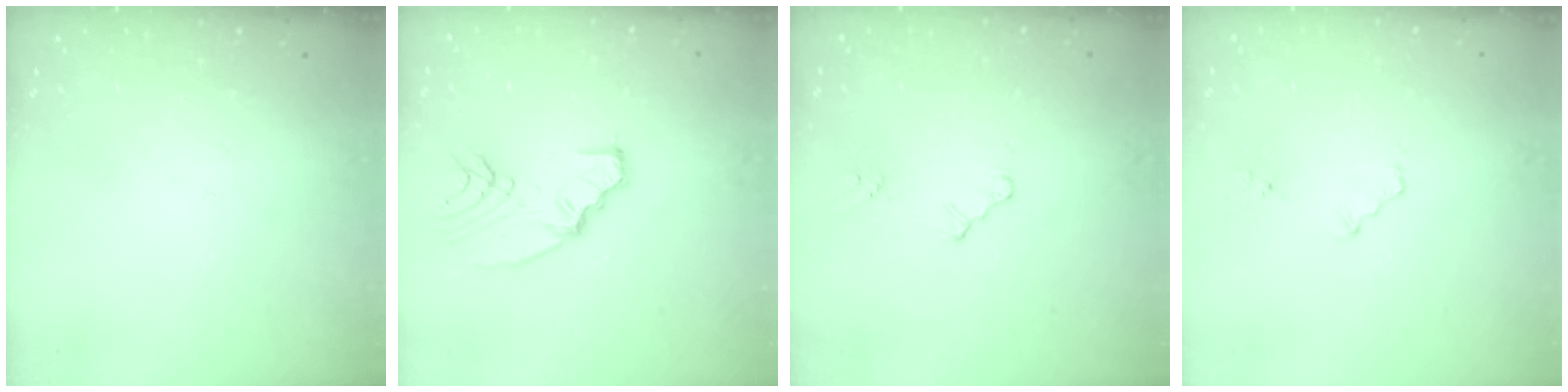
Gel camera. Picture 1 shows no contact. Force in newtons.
{"total": 10.8, "press": 10.1, "slide": 3.8}
{"total": 2.6, "press": 2.6, "slide": 0.4}
{"total": 2.9, "press": 2.9, "slide": 0.3}